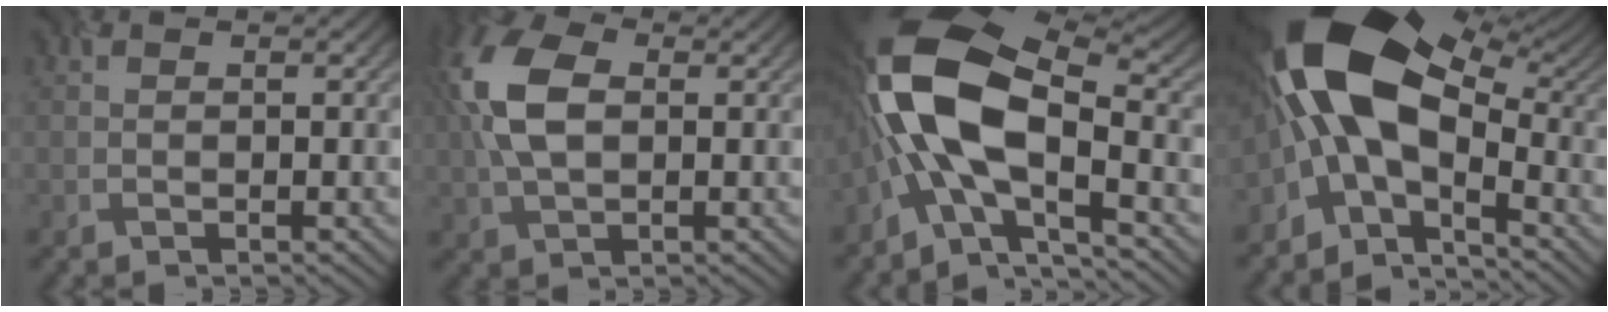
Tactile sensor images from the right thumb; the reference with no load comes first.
{"total": 9.5, "force": [1.3, 5.6, 7.5], "torque": [-0.194, 0.014, 0.015]}
{"total": 15.2, "force": [-2.7, 7.4, 13.0], "torque": [-0.260, -0.006, -0.058]}
{"total": 15.4, "force": [-1.2, 8.4, 12.8], "torque": [-0.214, 0.000, -0.034]}